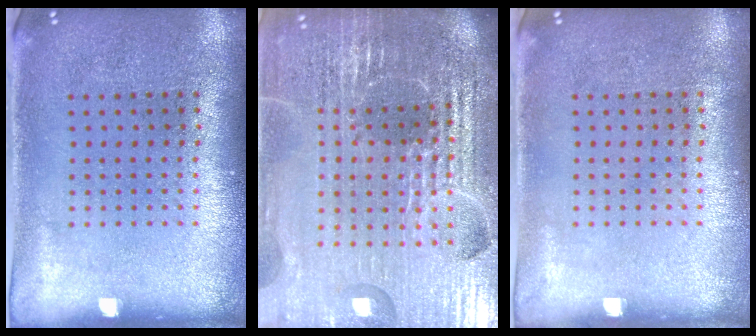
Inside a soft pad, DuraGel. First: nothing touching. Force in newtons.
{"total": 6.5, "press": 5.7, "slide": 3.0}
{"total": 0.0}